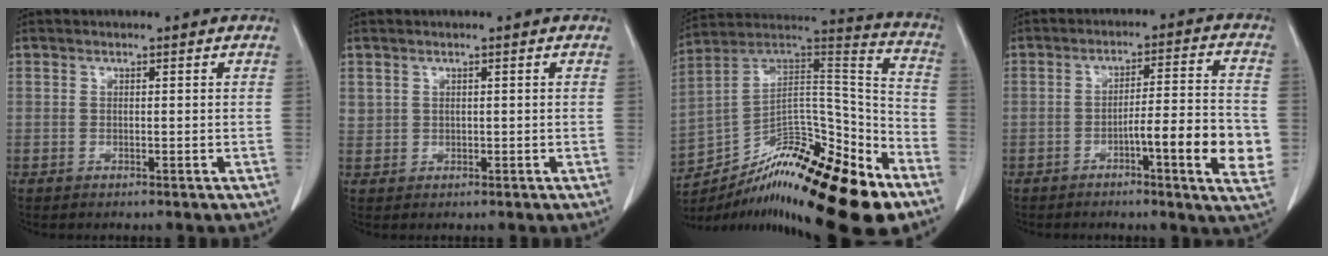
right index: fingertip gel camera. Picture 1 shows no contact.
{"total": 1.4, "force": [0.6, 1.2, 0.2], "torque": [0.006, 0.011, 0.012]}
{"total": 25.5, "force": [-16.2, 5.7, 18.8], "torque": [-0.257, 0.035, -0.259]}
{"total": 11.6, "force": [-3.3, 0.6, 11.1], "torque": [-0.149, 0.002, -0.049]}